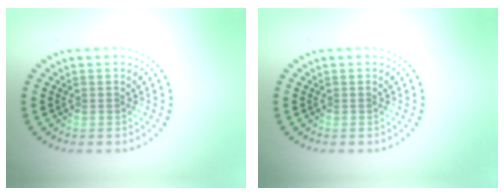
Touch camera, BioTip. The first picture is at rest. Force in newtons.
{"total": 0.0}